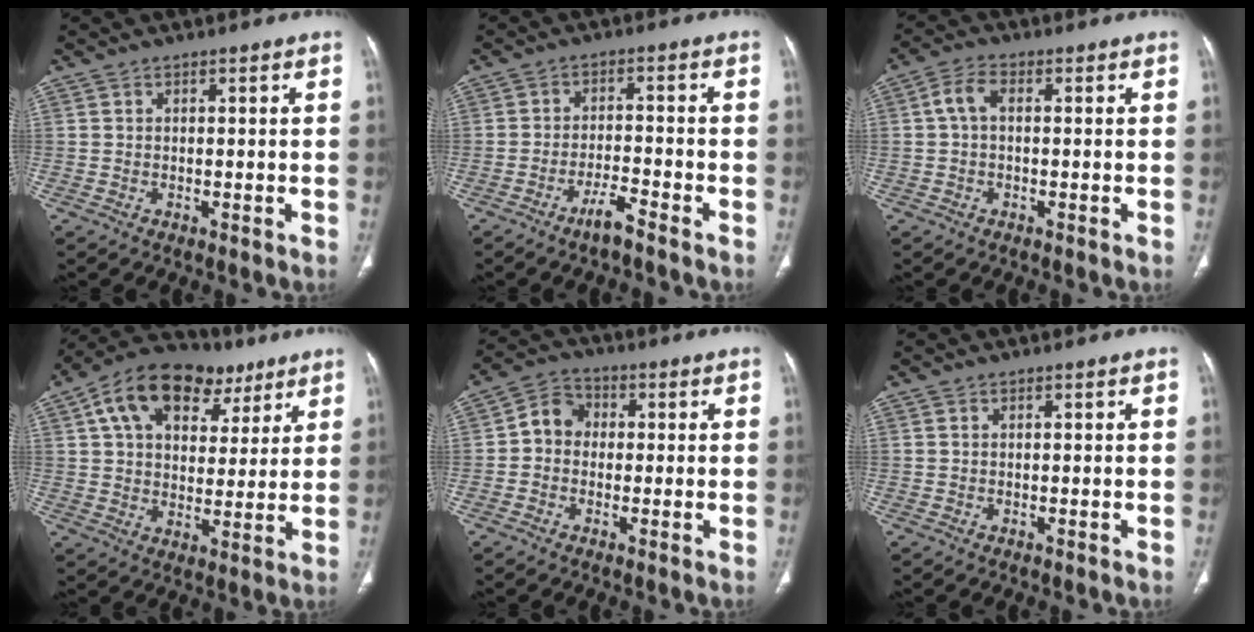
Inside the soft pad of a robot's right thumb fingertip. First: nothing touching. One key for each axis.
{"total": 4.2, "fx": -3.3, "fy": 0.3, "fz": 2.6, "tx": -0.052, "ty": 0.020, "tz": -0.063}
{"total": 4.3, "fx": 0.3, "fy": 2.5, "fz": 3.5, "tx": -0.072, "ty": 0.012, "tz": -0.001}
{"total": 19.7, "fx": 9.5, "fy": 12.4, "fz": 12.0, "tx": -0.162, "ty": 0.009, "tz": 0.150}
{"total": 5.7, "fx": -0.3, "fy": 5.0, "fz": 2.8, "tx": -0.028, "ty": 0.020, "tz": -0.017}
{"total": 0.0}